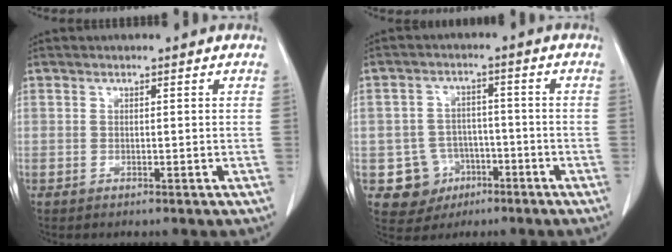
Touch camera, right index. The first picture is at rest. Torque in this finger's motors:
{"motor_torque": [-0.81, 0.51, -1.04, -0.21]}